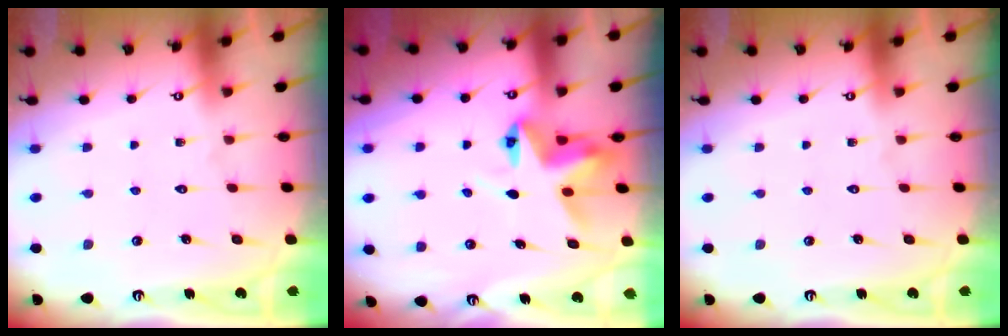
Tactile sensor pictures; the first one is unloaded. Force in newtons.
{"total": 4.9, "press": 4.9, "slide": 0.3}
{"total": 0.0}